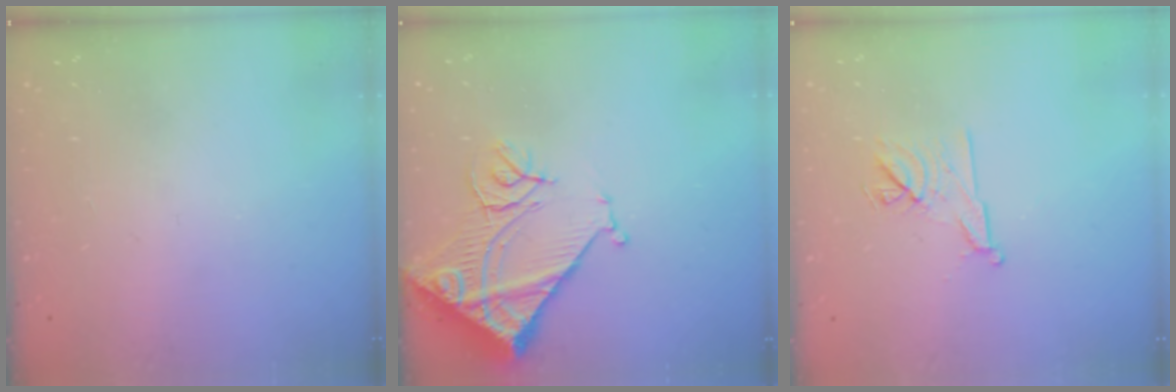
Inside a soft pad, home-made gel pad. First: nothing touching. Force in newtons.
{"total": 15.3, "press": 15.2, "slide": 1.8}
{"total": 8.9, "press": 8.9, "slide": 1.1}